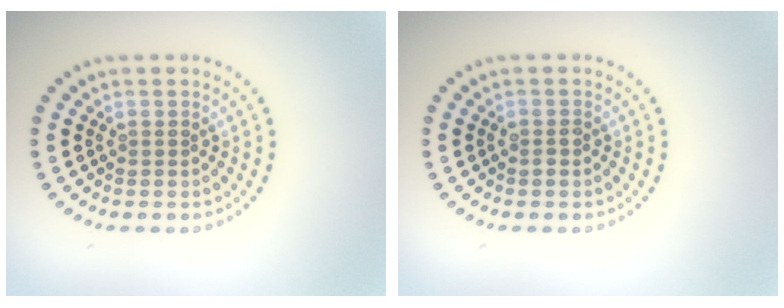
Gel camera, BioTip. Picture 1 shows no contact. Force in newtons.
{"total": 0.8, "press": 0.8, "slide": 0.2}